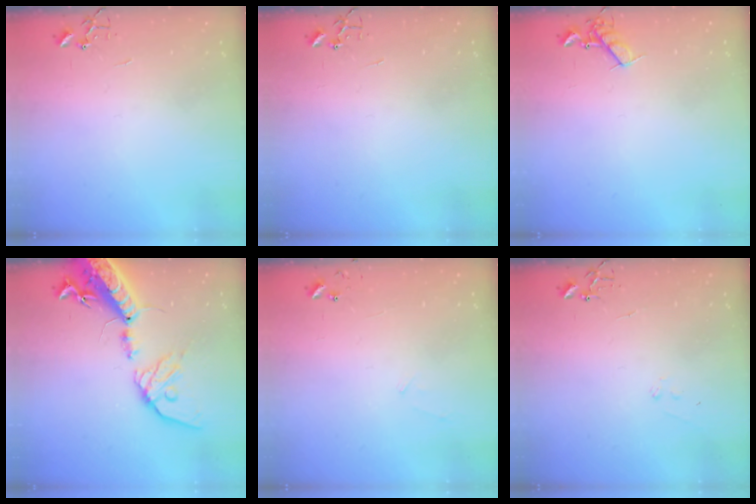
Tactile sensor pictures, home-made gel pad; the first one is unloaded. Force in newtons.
{"total": 0.0}
{"total": 7.5, "press": 7.5, "slide": 0.8}
{"total": 19.5, "press": 19.0, "slide": 4.4}
{"total": 5.4, "press": 5.4, "slide": 0.4}
{"total": 7.1, "press": 7.1, "slide": 0.7}